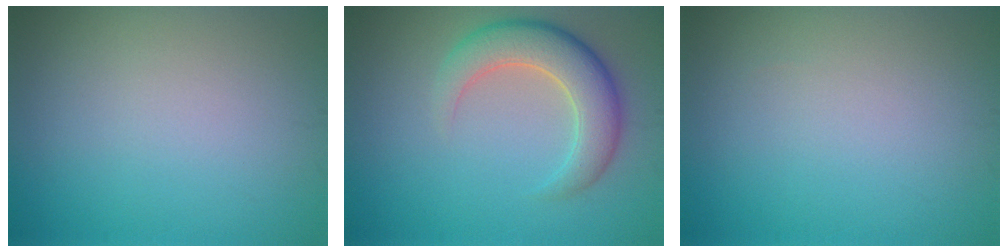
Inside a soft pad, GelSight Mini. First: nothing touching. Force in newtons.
{"total": 5.4, "press": 5.4, "slide": 0.4}
{"total": 0.0}